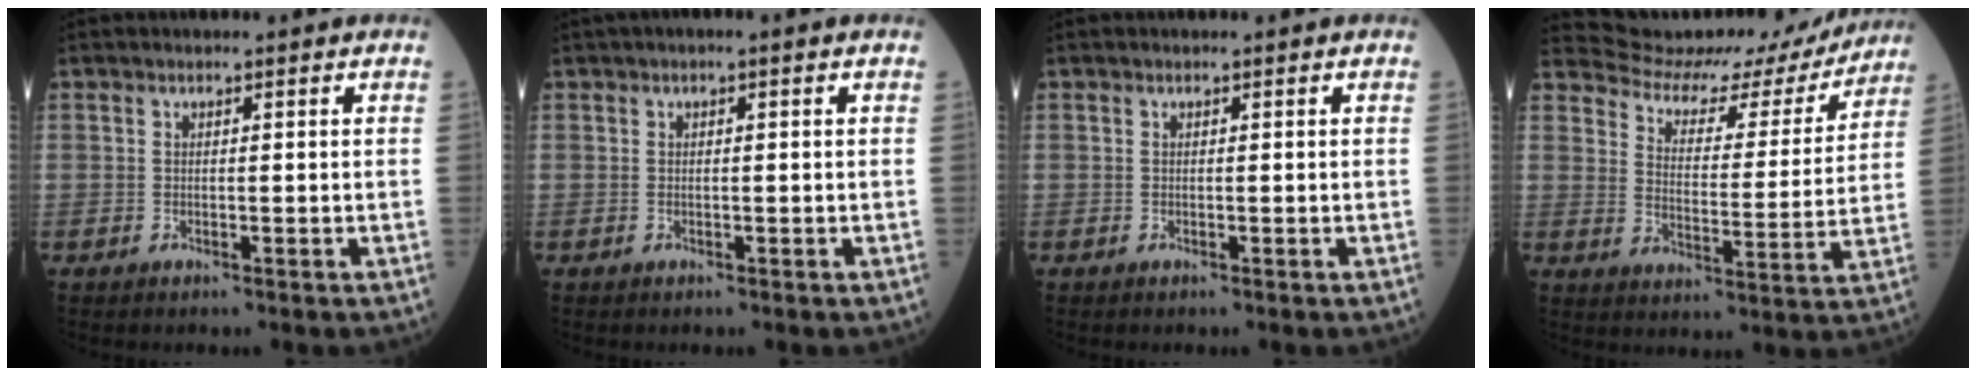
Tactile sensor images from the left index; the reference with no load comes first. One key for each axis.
{"total": 1.0, "fx": 0.2, "fy": 0.1, "fz": 1.0, "tx": -0.023, "ty": 0.008, "tz": 0.007}
{"total": 0.0}
{"total": 17.5, "fx": 17.0, "fy": 4.1, "fz": 1.5, "tx": -0.014, "ty": -0.030, "tz": 0.219}